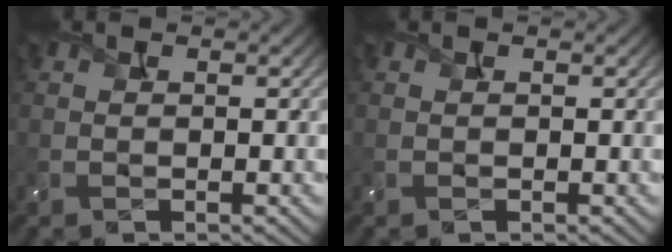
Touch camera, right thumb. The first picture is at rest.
{"total": 0.0}